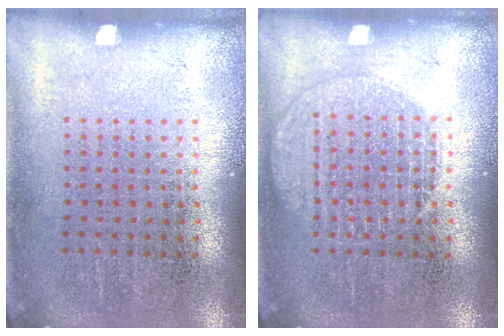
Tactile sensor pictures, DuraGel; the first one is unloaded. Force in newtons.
{"total": 2.3, "press": 2.3, "slide": 0.4}